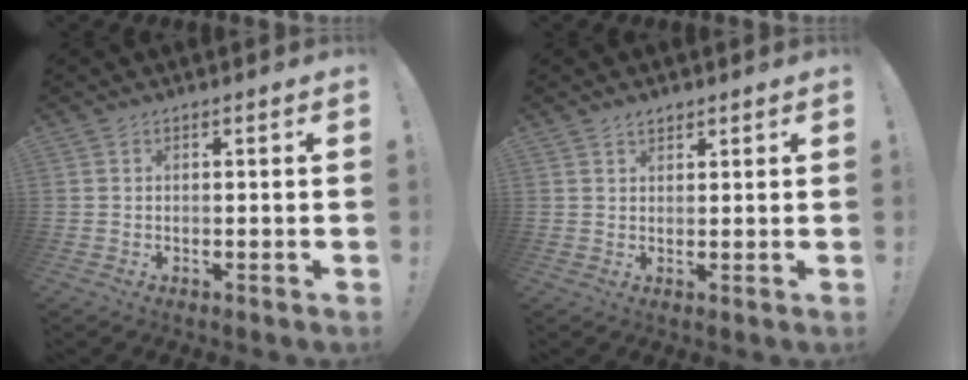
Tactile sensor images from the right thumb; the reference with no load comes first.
{"total": 2.0, "force": [1.6, 1.0, 0.7], "torque": [-0.004, -0.011, 0.029]}